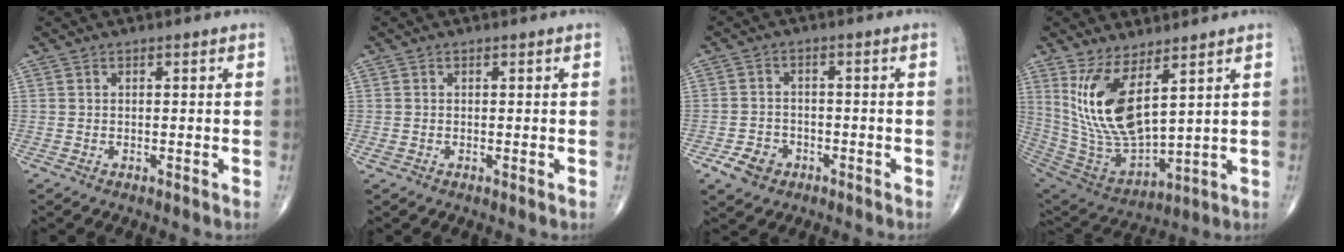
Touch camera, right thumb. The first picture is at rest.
{"total": 0.8, "force": [-0.1, 0.5, 0.6], "torque": [-0.011, 0.004, 0.001]}
{"total": 3.4, "force": [-2.1, 2.4, 1.2], "torque": [-0.015, 0.014, -0.035]}
{"total": 15.7, "force": [6.5, 6.3, 12.9], "torque": [-0.250, -0.043, 0.152]}